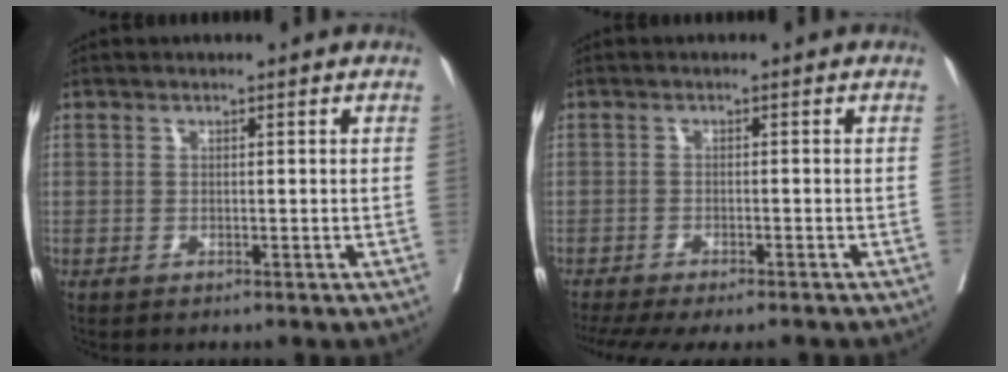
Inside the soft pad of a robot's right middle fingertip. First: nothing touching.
{"total": 12.6, "force": [-10.8, 2.5, 6.0], "torque": [-0.110, -0.015, -0.148]}